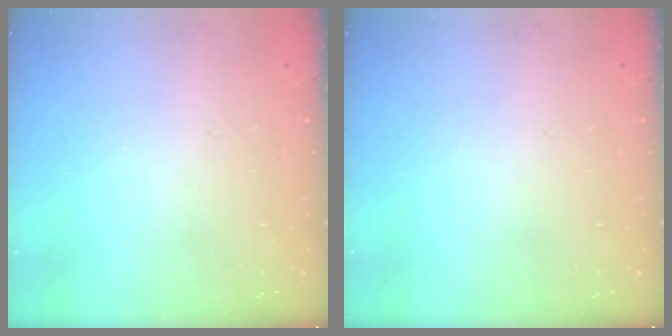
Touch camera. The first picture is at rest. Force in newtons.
{"total": 0.0}